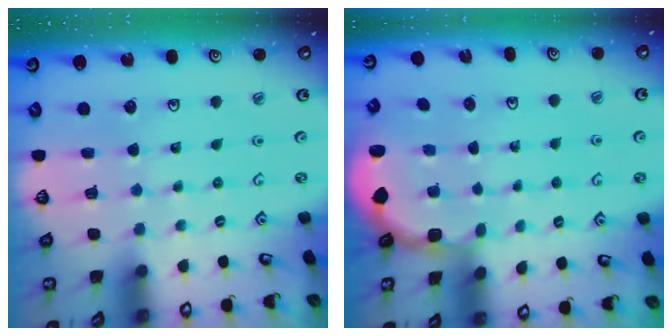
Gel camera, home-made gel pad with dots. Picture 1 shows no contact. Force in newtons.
{"total": 1.9, "press": 1.8, "slide": 0.7}